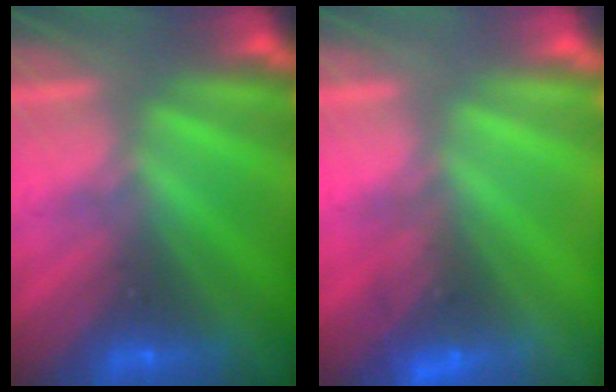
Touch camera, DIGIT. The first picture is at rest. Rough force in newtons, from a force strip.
{"total": 2.5}